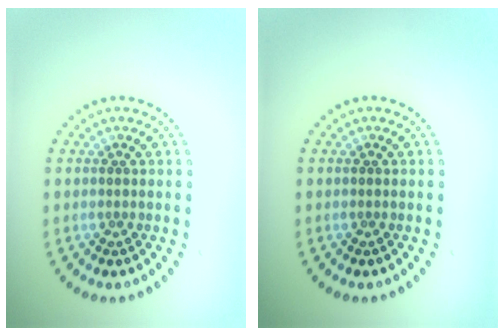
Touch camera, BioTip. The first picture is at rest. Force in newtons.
{"total": 0.0}